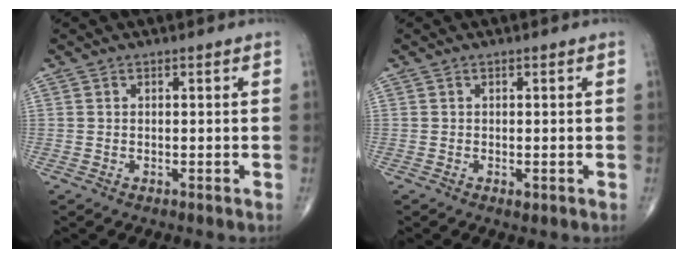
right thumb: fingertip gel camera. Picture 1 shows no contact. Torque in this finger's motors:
{"motor_torque": [0.47, 0.28, 0.00, -0.33, 0.04]}